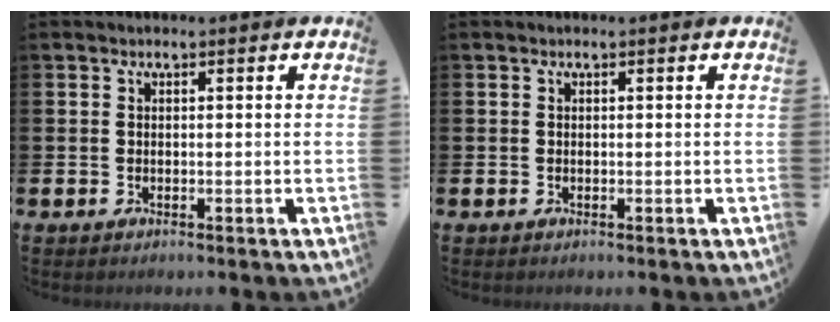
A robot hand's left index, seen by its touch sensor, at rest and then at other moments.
{"total": 0.0}